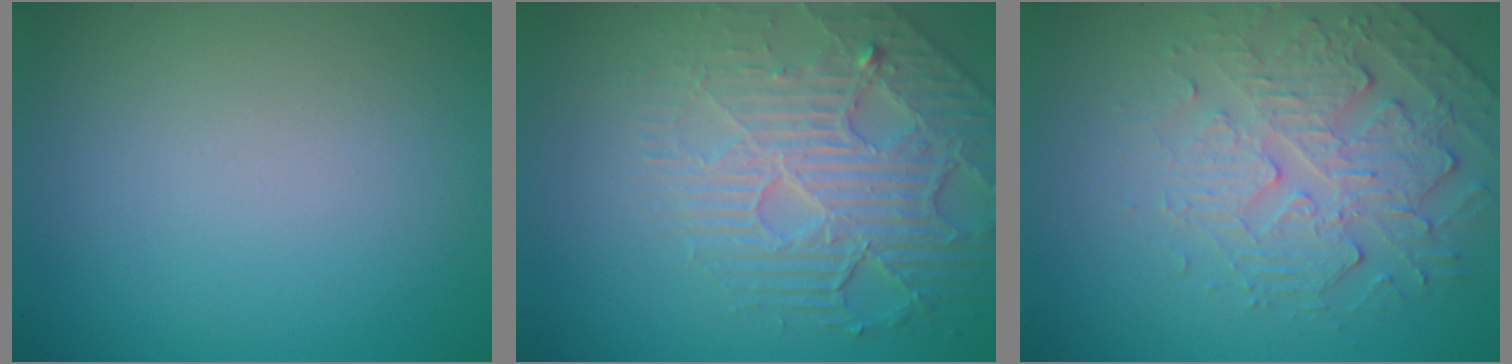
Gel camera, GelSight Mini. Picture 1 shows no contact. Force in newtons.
{"total": 5.6, "press": 4.7, "slide": 3.0}
{"total": 4.9, "press": 3.7, "slide": 3.1}